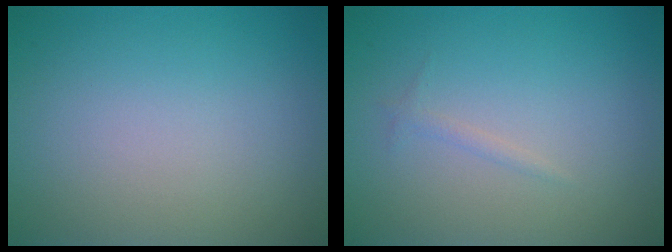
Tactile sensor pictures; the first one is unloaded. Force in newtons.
{"total": 0.6, "press": 0.6, "slide": 0.1}